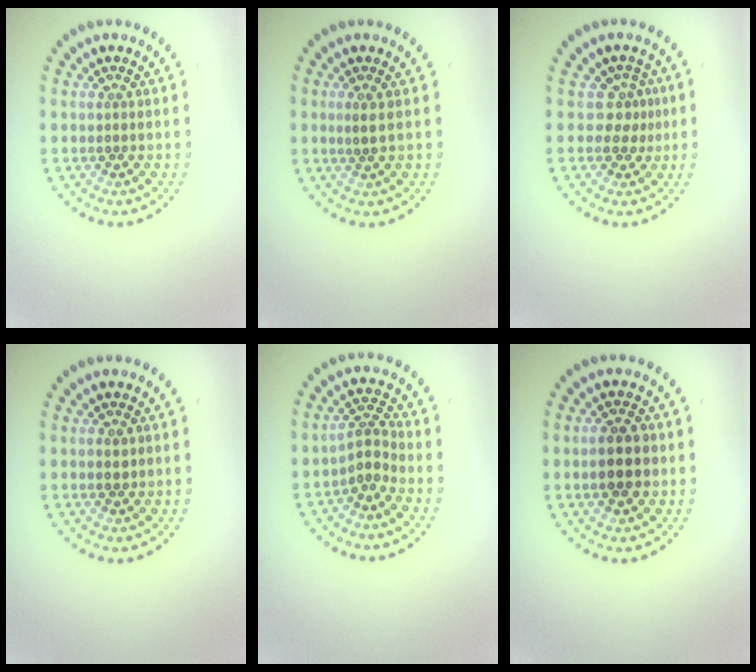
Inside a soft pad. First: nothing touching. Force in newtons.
{"total": 1.0, "press": 0.8, "slide": 0.5}
{"total": 2.3, "press": 1.5, "slide": 1.7}
{"total": 1.0, "press": 1.0, "slide": 0.1}
{"total": 2.1, "press": 1.6, "slide": 1.4}
{"total": 3.6, "press": 3.6, "slide": 0.1}